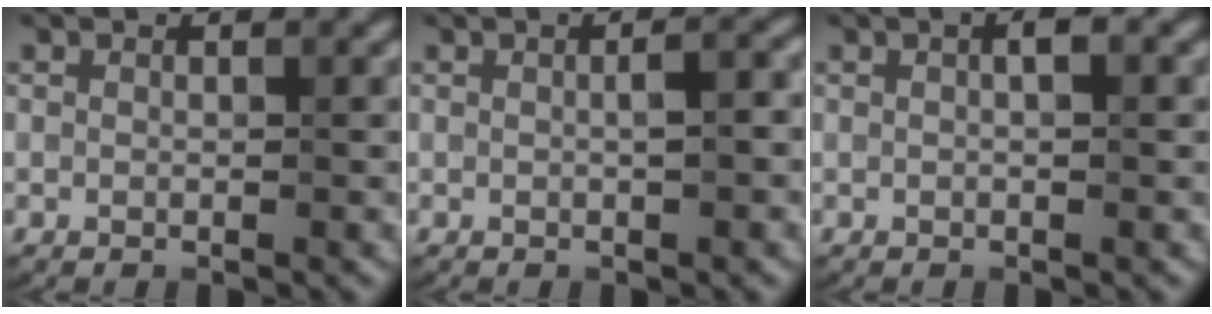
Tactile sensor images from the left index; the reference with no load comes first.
{"total": 1.9, "force": [0.0, 0.4, 1.8], "torque": [-0.027, 0.005, 0.001]}
{"total": 1.6, "force": [0.3, 0.3, 1.5], "torque": [-0.024, 0.004, 0.004]}